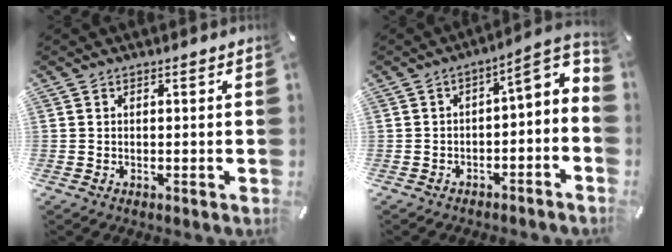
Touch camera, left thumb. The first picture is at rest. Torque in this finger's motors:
{"motor_torque": [-0.19, 0.55, 0.49, 0.49, 0.04]}